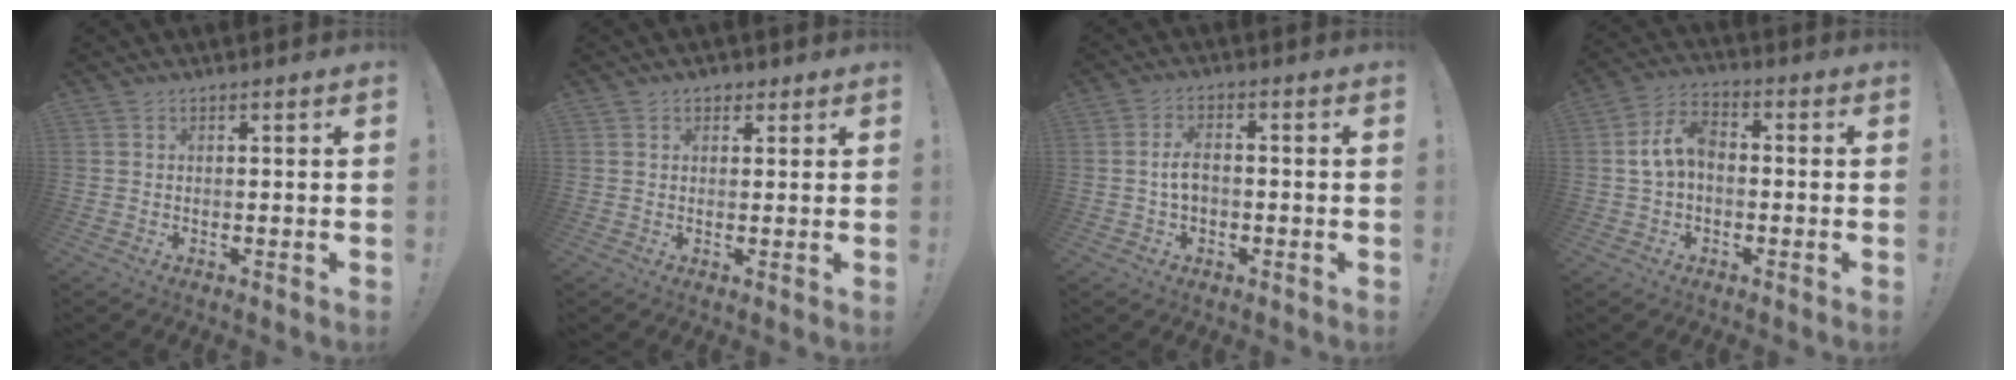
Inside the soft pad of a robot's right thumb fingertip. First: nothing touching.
{"total": 2.3, "force": [1.1, 1.8, 0.8], "torque": [-0.001, -0.003, 0.016]}
{"total": 4.5, "force": [-0.6, 2.7, 3.6], "torque": [-0.066, 0.005, -0.013]}
{"total": 8.5, "force": [-0.4, 5.7, 6.3], "torque": [-0.124, 0.017, -0.003]}